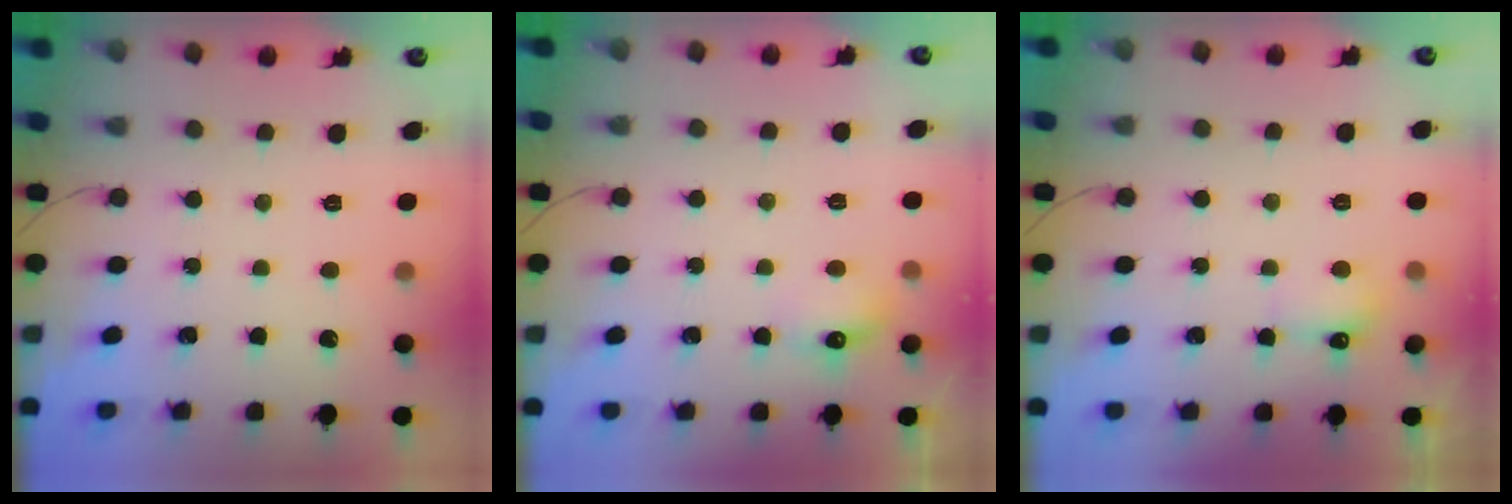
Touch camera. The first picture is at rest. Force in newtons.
{"total": 6.0, "press": 5.9, "slide": 1.2}
{"total": 4.8, "press": 4.7, "slide": 0.9}